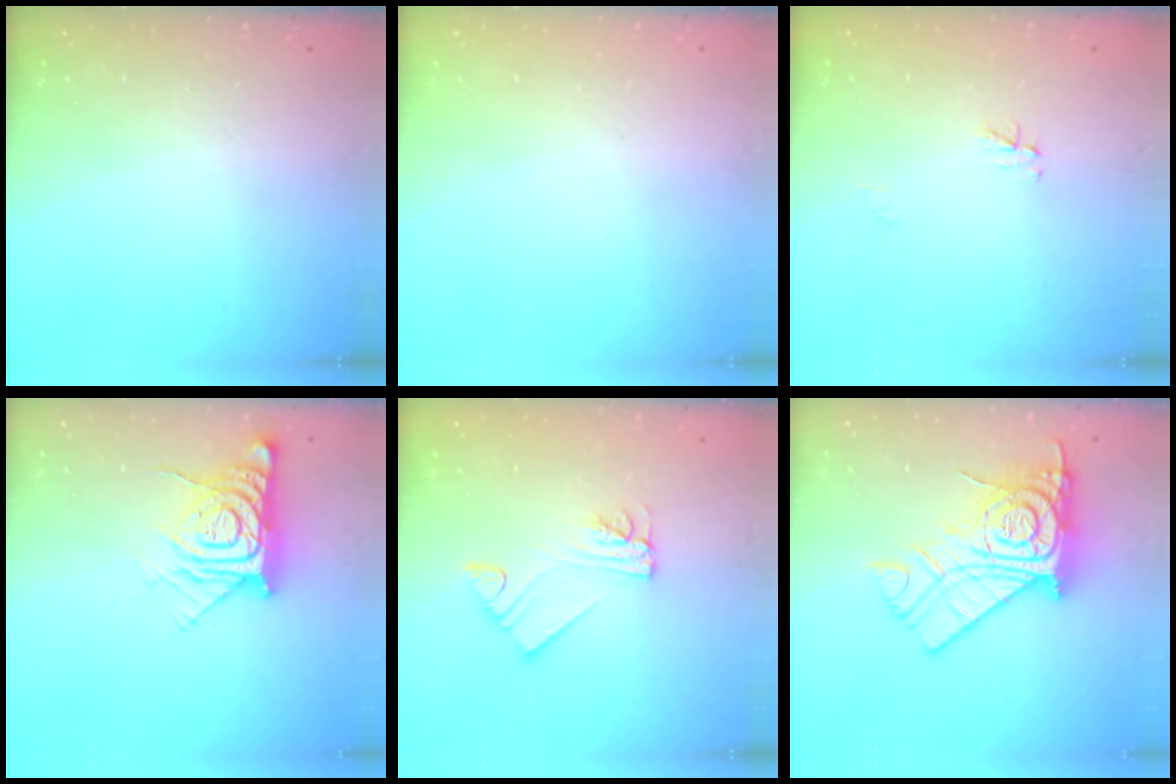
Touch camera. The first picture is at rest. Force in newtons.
{"total": 0.0}
{"total": 3.0, "press": 3.0, "slide": 0.4}
{"total": 13.0, "press": 13.0, "slide": 1.0}
{"total": 4.5, "press": 4.5, "slide": 0.3}
{"total": 19.7, "press": 19.6, "slide": 1.7}